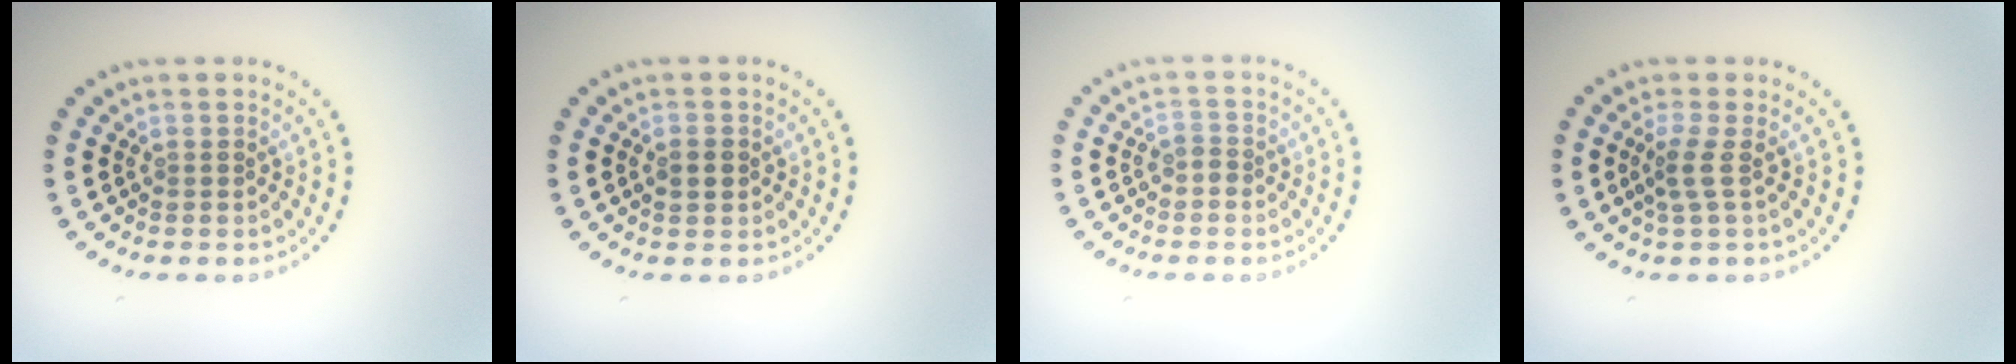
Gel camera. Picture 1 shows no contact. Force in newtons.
{"total": 1.8, "press": 1.8, "slide": 0.1}
{"total": 1.1, "press": 0.9, "slide": 0.6}
{"total": 1.8, "press": 1.3, "slide": 1.3}